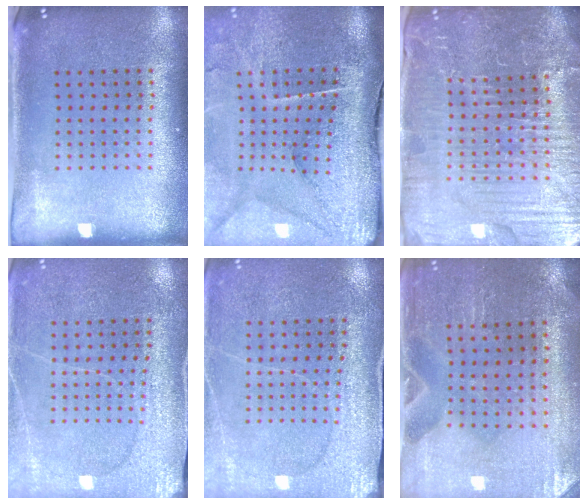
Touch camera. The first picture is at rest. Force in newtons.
{"total": 4.7, "press": 3.6, "slide": 3.0}
{"total": 5.9, "press": 5.4, "slide": 2.4}
{"total": 2.9, "press": 2.9, "slide": 0.2}
{"total": 3.0, "press": 3.0, "slide": 0.1}
{"total": 0.6, "press": 0.6, "slide": 0.0}